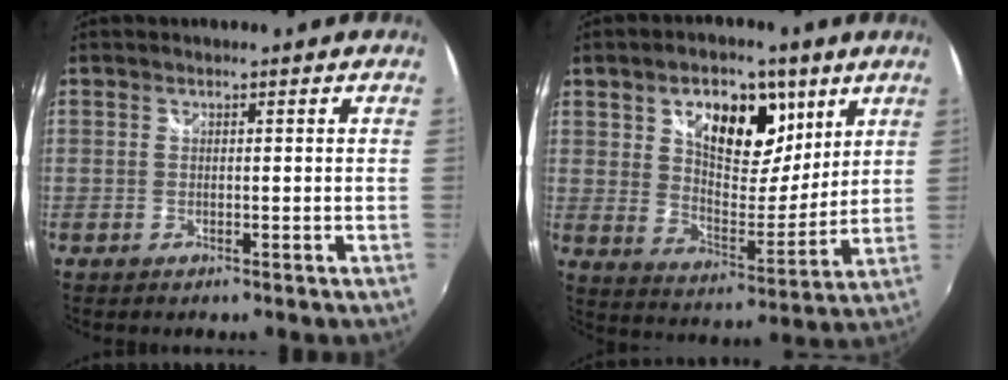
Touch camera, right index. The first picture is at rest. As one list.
[{"total": 15.5, "force": [7.5, 8.7, 10.3], "torque": [-0.165, 0.011, 0.122]}]